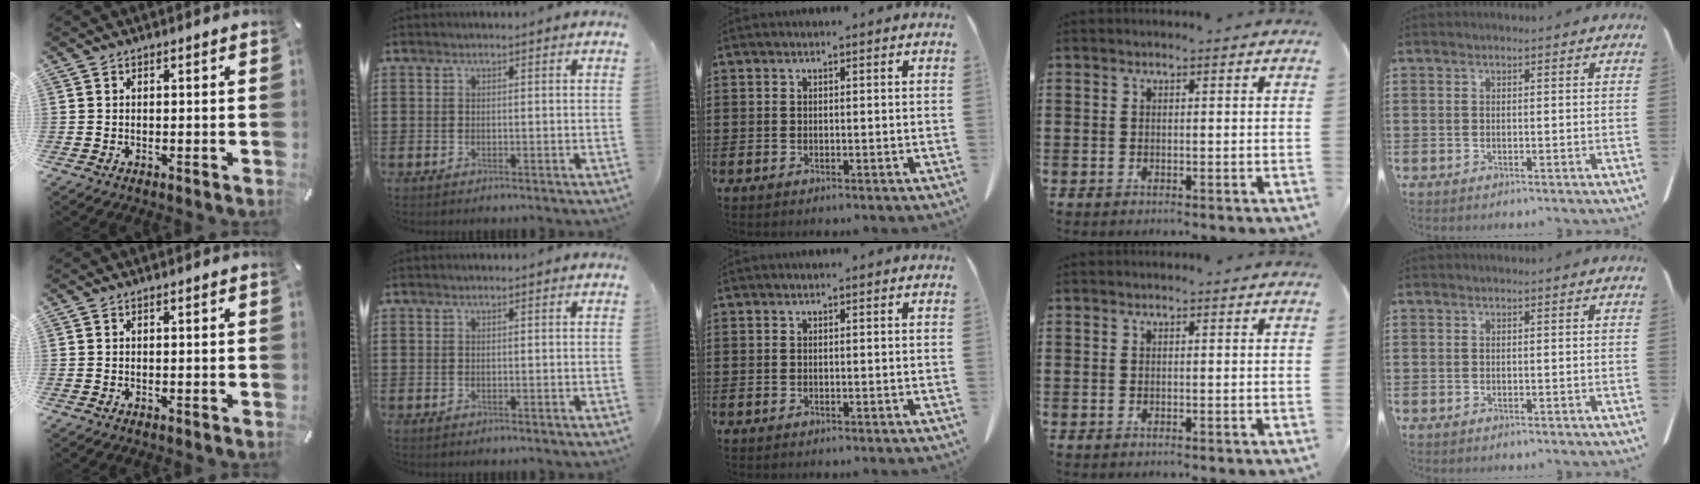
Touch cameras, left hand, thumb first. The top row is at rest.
{}